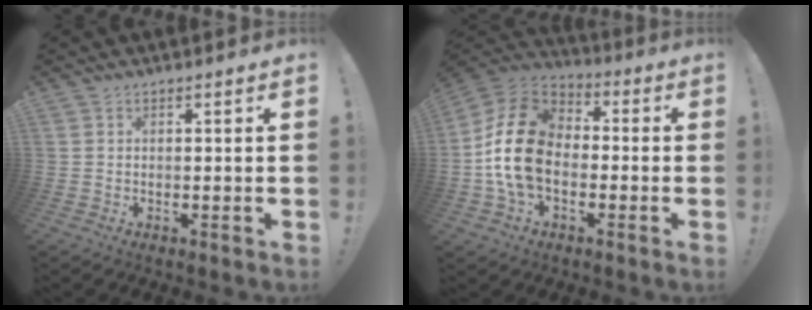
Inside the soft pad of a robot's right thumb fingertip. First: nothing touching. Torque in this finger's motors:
{"motor_torque": [1.45, 2.17, 1.05, -0.75, 0.59]}